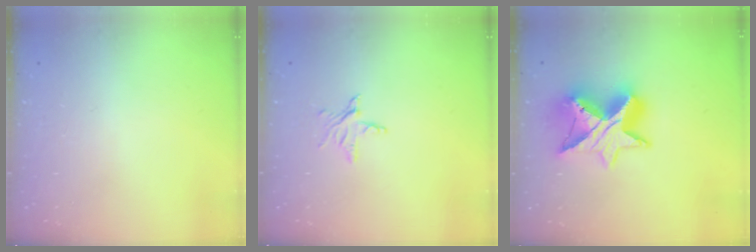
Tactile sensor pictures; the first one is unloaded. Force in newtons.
{"total": 3.6, "press": 3.6, "slide": 0.3}
{"total": 14.9, "press": 14.9, "slide": 1.1}